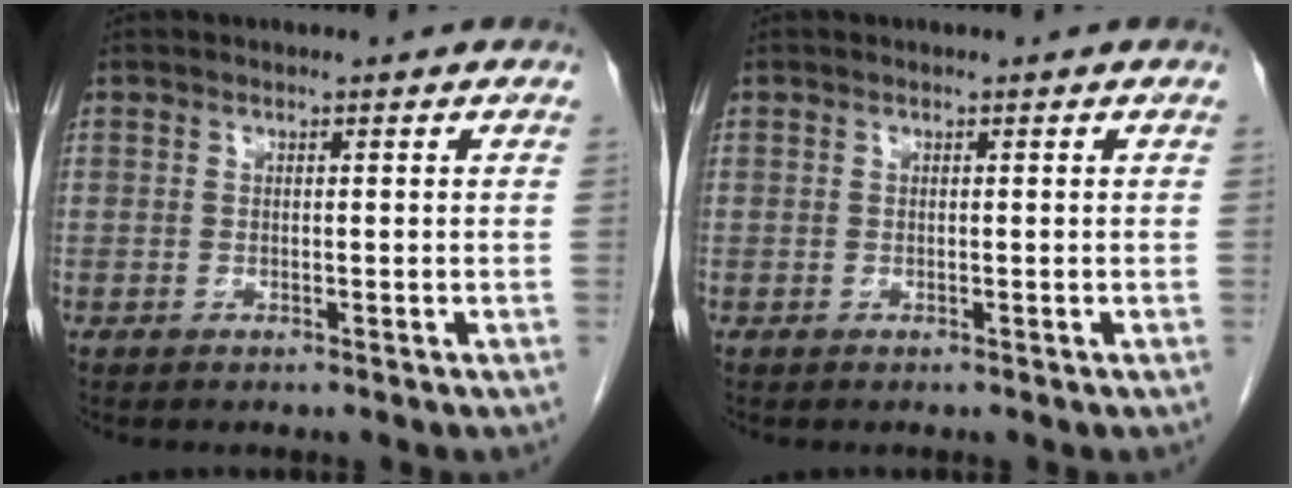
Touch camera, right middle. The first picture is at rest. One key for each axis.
{"total": 0.0}